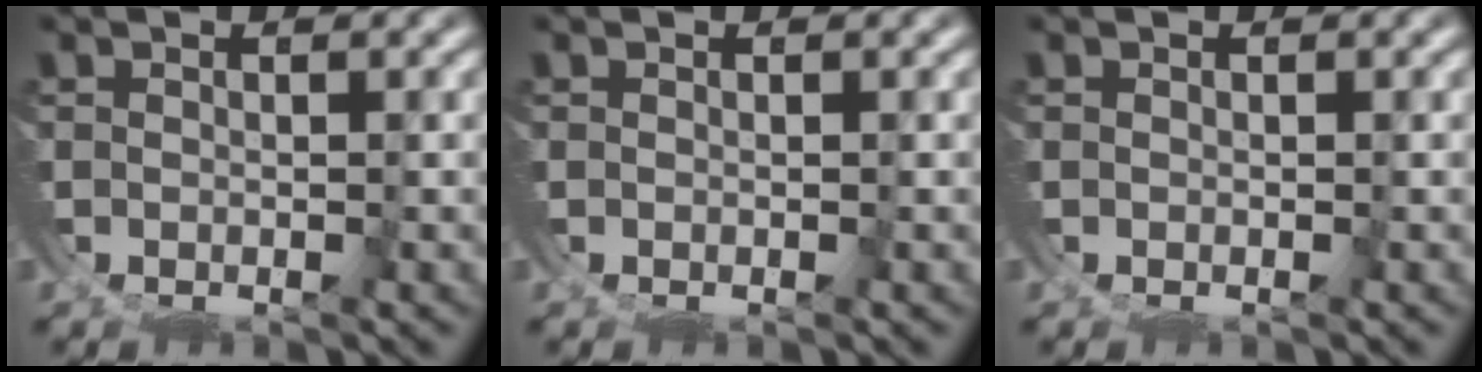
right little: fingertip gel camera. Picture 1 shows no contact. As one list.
[{"total": 0.0}, {"total": 0.0}]